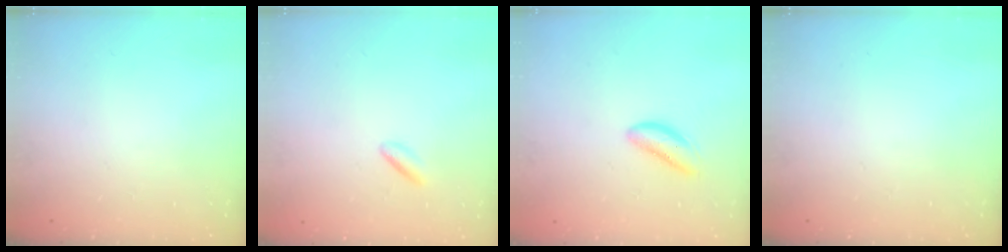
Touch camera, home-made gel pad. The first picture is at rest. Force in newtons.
{"total": 1.8, "press": 1.6, "slide": 0.8}
{"total": 3.0, "press": 3.0, "slide": 0.1}
{"total": 0.0}